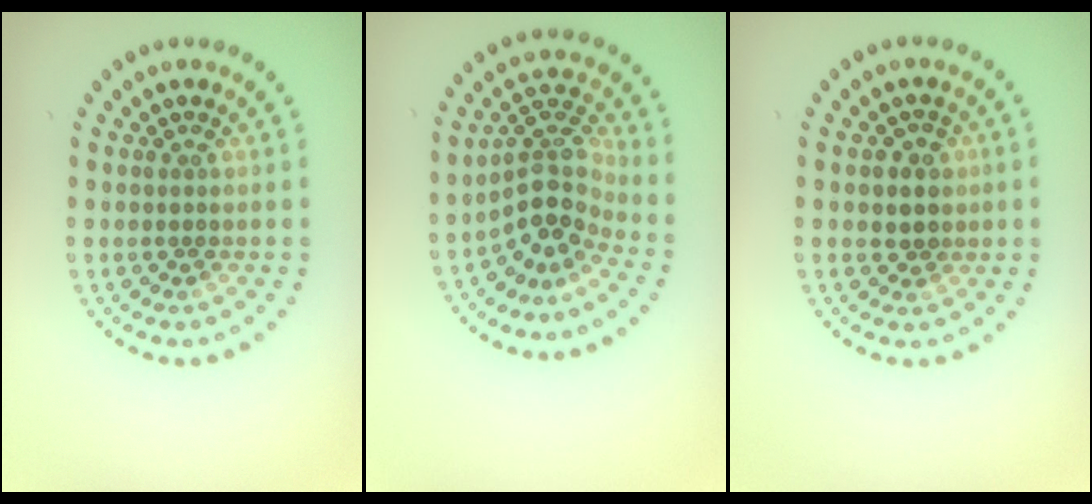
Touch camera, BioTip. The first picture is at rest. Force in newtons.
{"total": 4.0, "press": 3.0, "slide": 2.6}
{"total": 2.3, "press": 2.1, "slide": 0.9}